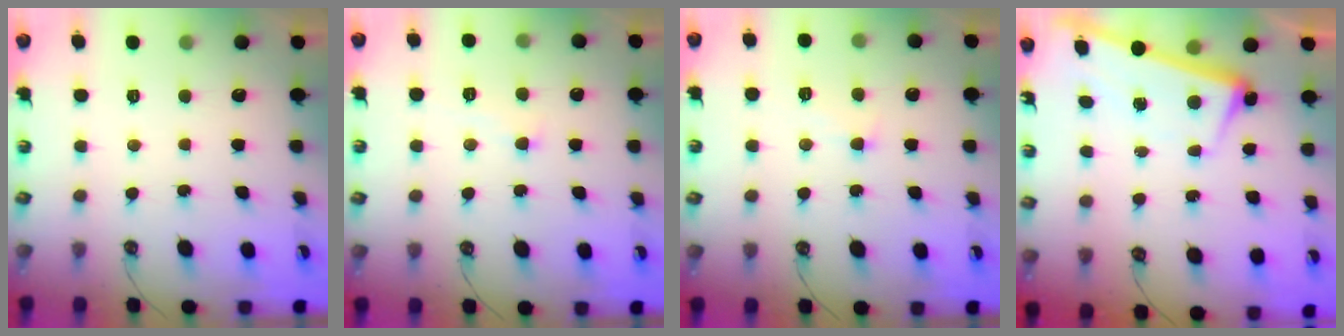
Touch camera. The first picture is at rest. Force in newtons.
{"total": 3.0, "press": 3.0, "slide": 0.4}
{"total": 1.1, "press": 1.0, "slide": 0.4}
{"total": 2.4, "press": 2.2, "slide": 0.9}